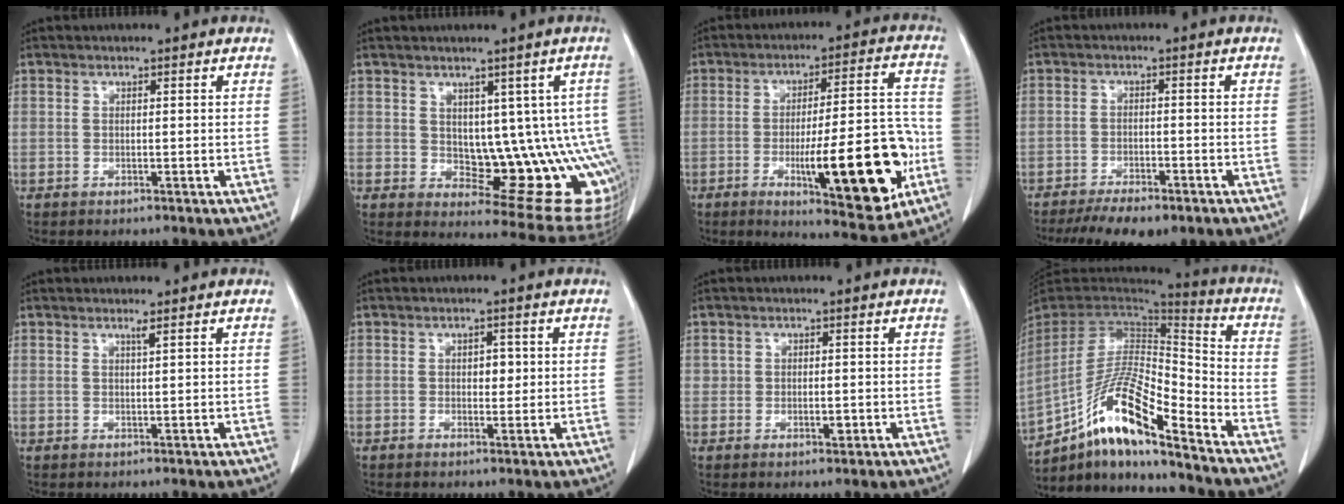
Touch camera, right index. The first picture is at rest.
{"total": 12.8, "force": [-0.2, 6.4, 11.1], "torque": [-0.104, 0.008, 0.014]}
{"total": 18.5, "force": [-5.6, 4.0, 17.2], "torque": [-0.238, 0.006, -0.070]}
{"total": 8.2, "force": [-6.2, 2.7, 4.6], "torque": [-0.073, -0.010, -0.094]}
{"total": 0.8, "force": [0.5, -0.2, 0.5], "torque": [-0.022, -0.007, 0.013]}
{"total": 2.0, "force": [0.2, 1.2, 1.5], "torque": [-0.018, 0.003, 0.003]}
{"total": 1.8, "force": [-0.3, 1.4, 1.1], "torque": [-0.013, 0.002, -0.001]}
{"total": 16.9, "force": [-11.4, 2.5, 12.2], "torque": [-0.241, -0.002, -0.204]}